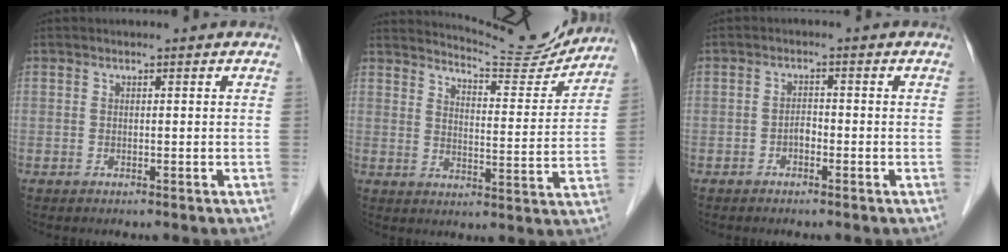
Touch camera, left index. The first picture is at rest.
{"total": 12.4, "force": [12.2, 0.5, 1.6], "torque": [-0.027, -0.031, 0.159]}
{"total": 1.5, "force": [-0.8, 0.7, 1.0], "torque": [-0.014, 0.004, -0.016]}